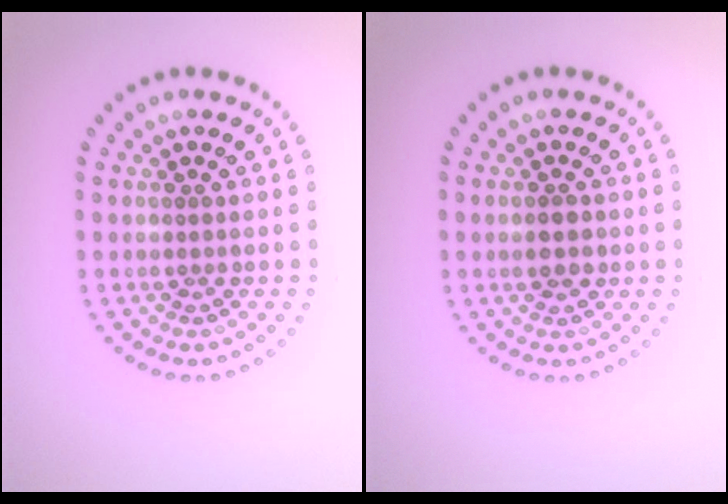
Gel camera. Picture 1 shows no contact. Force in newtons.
{"total": 2.2, "press": 2.2, "slide": 0.1}